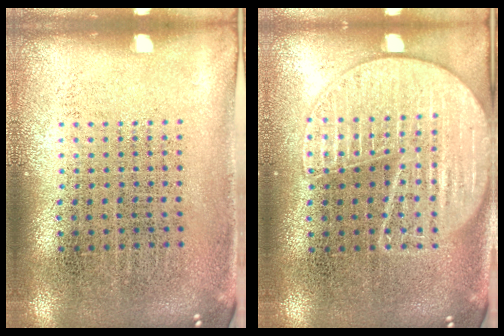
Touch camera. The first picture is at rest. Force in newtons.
{"total": 2.0, "press": 2.0, "slide": 0.2}